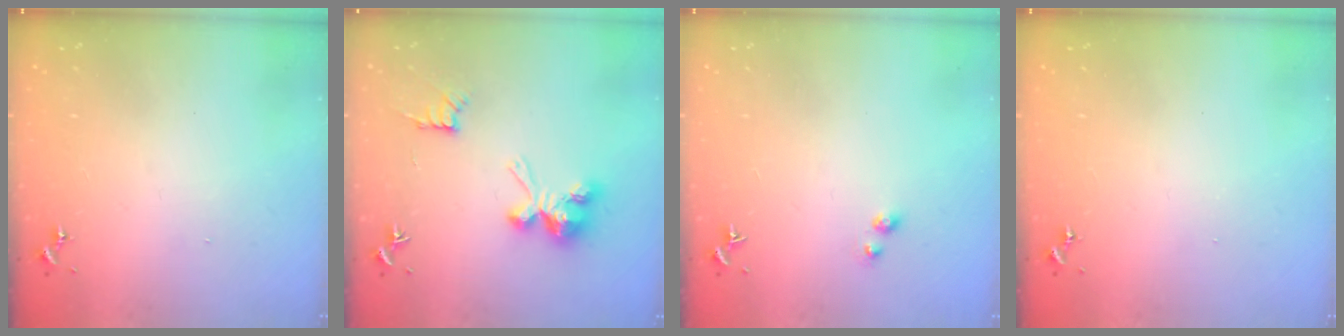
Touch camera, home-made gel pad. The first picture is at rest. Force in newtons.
{"total": 10.6, "press": 10.6, "slide": 0.3}
{"total": 3.1, "press": 3.0, "slide": 0.5}
{"total": 0.0}